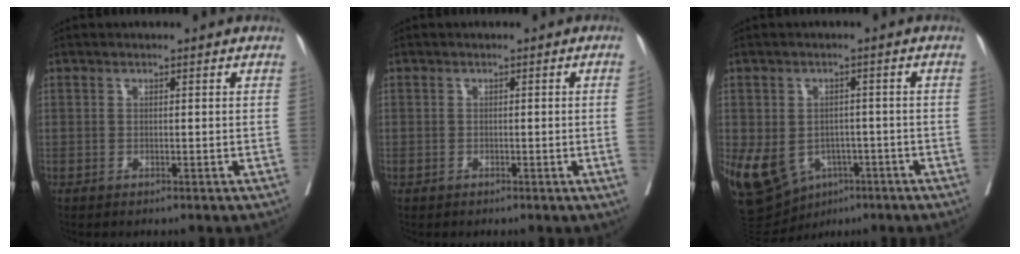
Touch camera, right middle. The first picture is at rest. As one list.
[{"total": 1.4, "force": [-0.3, -0.4, 1.3], "torque": [-0.015, 0.001, -0.005]}, {"total": 11.6, "force": [-4.7, 8.7, 6.2], "torque": [-0.128, 0.008, -0.062]}]